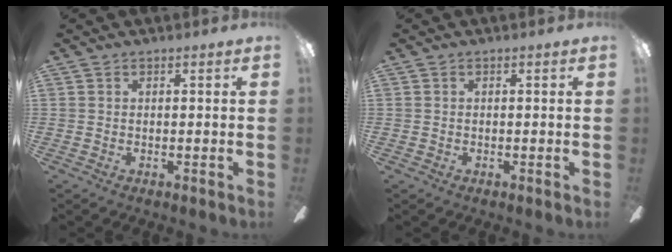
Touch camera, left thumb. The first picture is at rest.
{"total": 0.6, "force": [-0.3, 0.5, 0.1], "torque": [-0.002, 0.005, -0.007]}